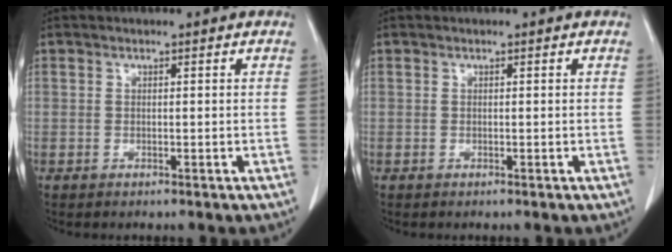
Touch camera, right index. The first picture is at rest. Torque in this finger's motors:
{"motor_torque": [0.00, 0.00, 0.00, 0.00]}